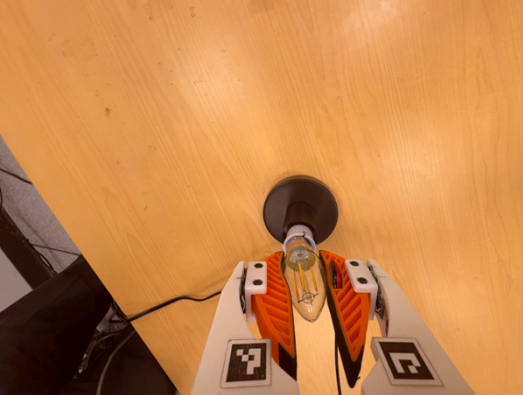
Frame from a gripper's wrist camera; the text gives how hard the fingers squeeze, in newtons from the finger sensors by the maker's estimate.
{"total": 24.6, "left": 25.0, "right": 24.2}